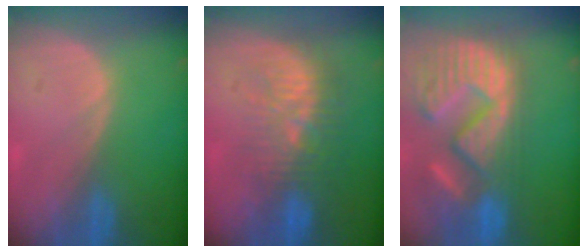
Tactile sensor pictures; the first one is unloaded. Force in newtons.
{"total": 9.4, "press": 9.0, "slide": 2.7}
{"total": 15.4, "press": 12.6, "slide": 8.8}